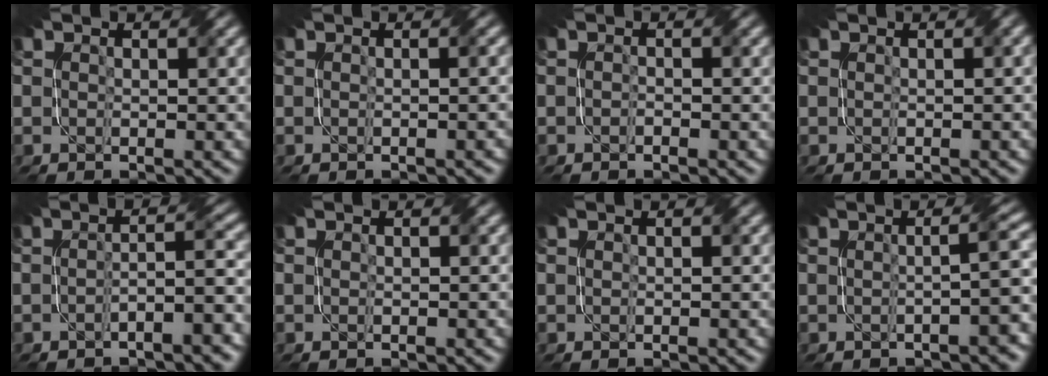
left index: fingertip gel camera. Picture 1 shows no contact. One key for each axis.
{"total": 1.0, "fx": -0.2, "fy": 0.4, "fz": 0.9, "tx": -0.006, "ty": -0.004, "tz": -0.008}
{"total": 0.5, "fx": -0.4, "fy": 0.2, "fz": 0.3, "tx": -0.006, "ty": 0.000, "tz": -0.007}
{"total": 0.7, "fx": 0.3, "fy": 0.1, "fz": 0.7, "tx": -0.011, "ty": 0.004, "tz": -0.002}
{"total": 3.3, "fx": -1.5, "fy": 0.6, "fz": 2.9, "tx": -0.040, "ty": 0.013, "tz": -0.034}
{"total": 0.0}
{"total": 0.0}
{"total": 4.1, "fx": -0.6, "fy": 1.2, "fz": 3.8, "tx": -0.030, "ty": 0.013, "tz": -0.011}